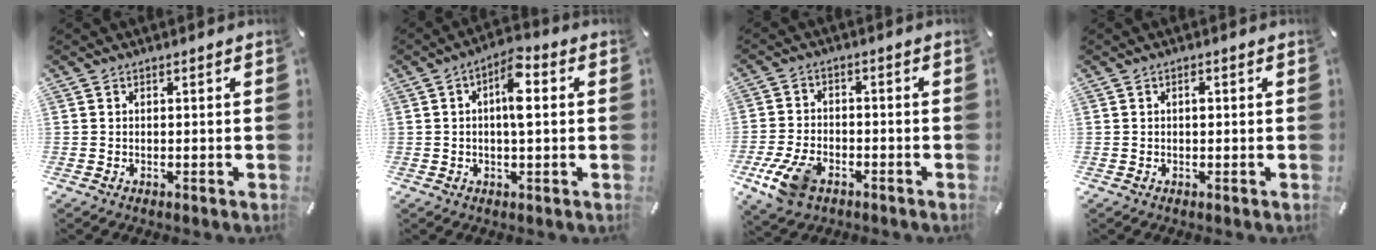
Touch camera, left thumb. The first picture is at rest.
{"total": 7.8, "force": [1.2, 3.1, 7.1], "torque": [-0.112, 0.005, 0.015]}
{"total": 9.0, "force": [-4.6, 5.5, 5.5], "torque": [-0.119, 0.015, -0.082]}
{"total": 1.0, "force": [0.1, 0.4, 0.8], "torque": [-0.017, 0.001, 0.001]}